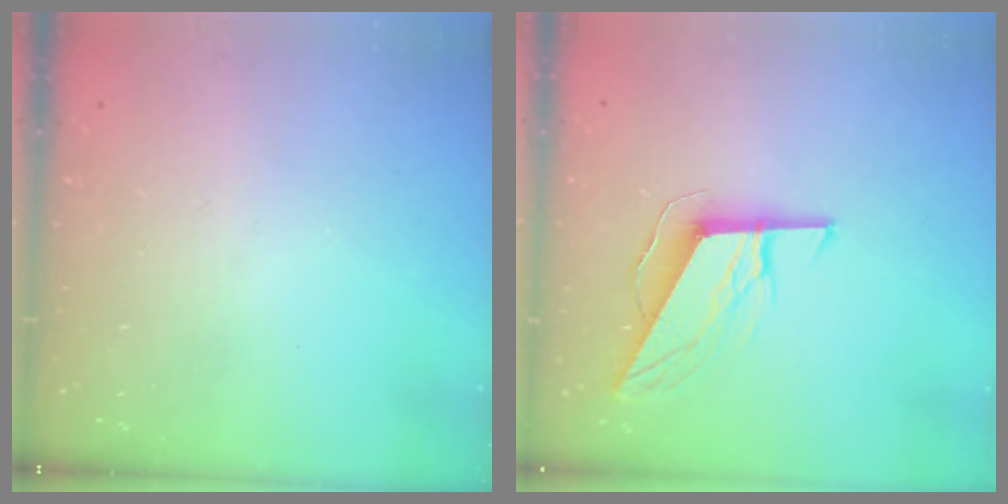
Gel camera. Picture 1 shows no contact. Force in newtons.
{"total": 10.1, "press": 10.0, "slide": 1.6}